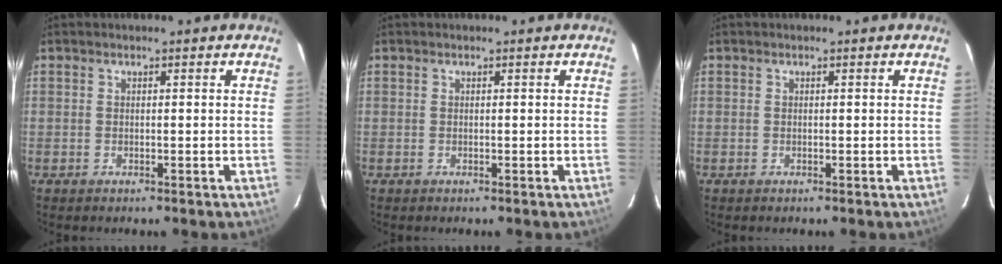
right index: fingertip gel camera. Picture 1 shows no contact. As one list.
[{"total": 0.0}, {"total": 0.0}]